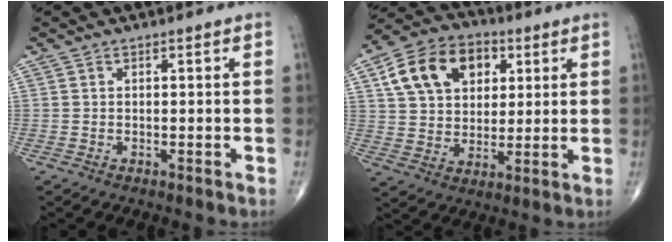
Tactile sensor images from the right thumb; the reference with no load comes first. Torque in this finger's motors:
{"motor_torque": [0.15, 0.30, 0.13, 0.08, 0.13]}